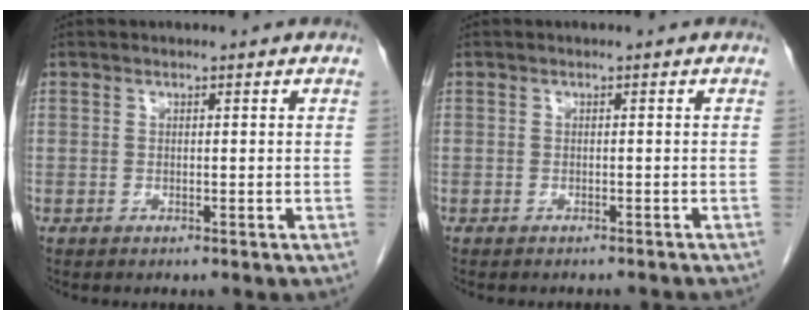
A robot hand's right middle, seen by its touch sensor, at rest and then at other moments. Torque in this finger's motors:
{"motor_torque": [0.08, -0.07, -0.16, 0.00]}